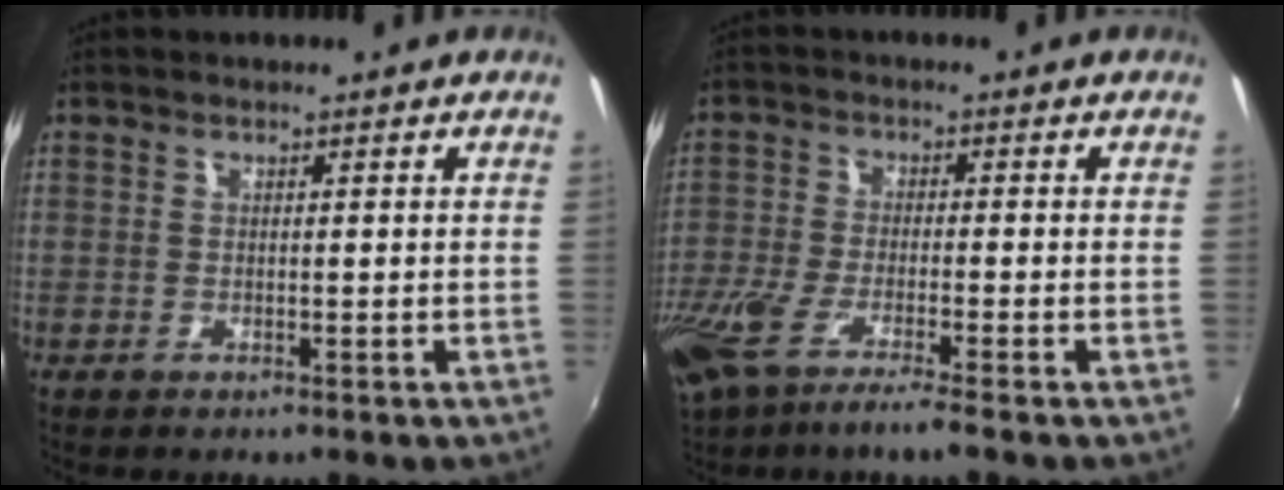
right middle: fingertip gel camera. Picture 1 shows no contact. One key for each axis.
{"total": 10.9, "fx": -7.5, "fy": 1.4, "fz": 7.8, "tx": -0.176, "ty": -0.046, "tz": -0.141}